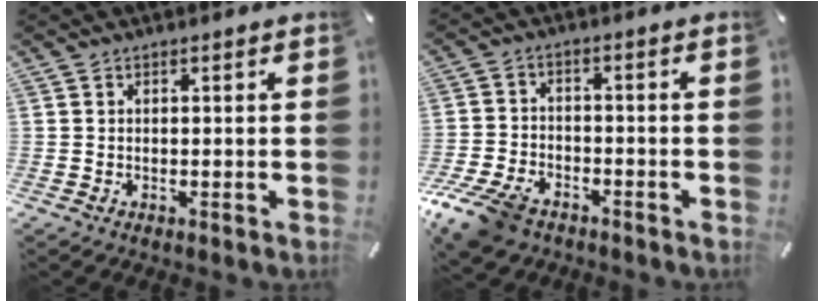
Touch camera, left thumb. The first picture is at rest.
{"total": 9.0, "force": [-6.4, 5.0, 3.8], "torque": [-0.089, 0.027, -0.123]}